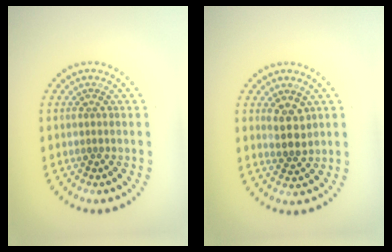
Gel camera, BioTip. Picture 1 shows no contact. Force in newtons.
{"total": 2.3, "press": 2.2, "slide": 0.9}